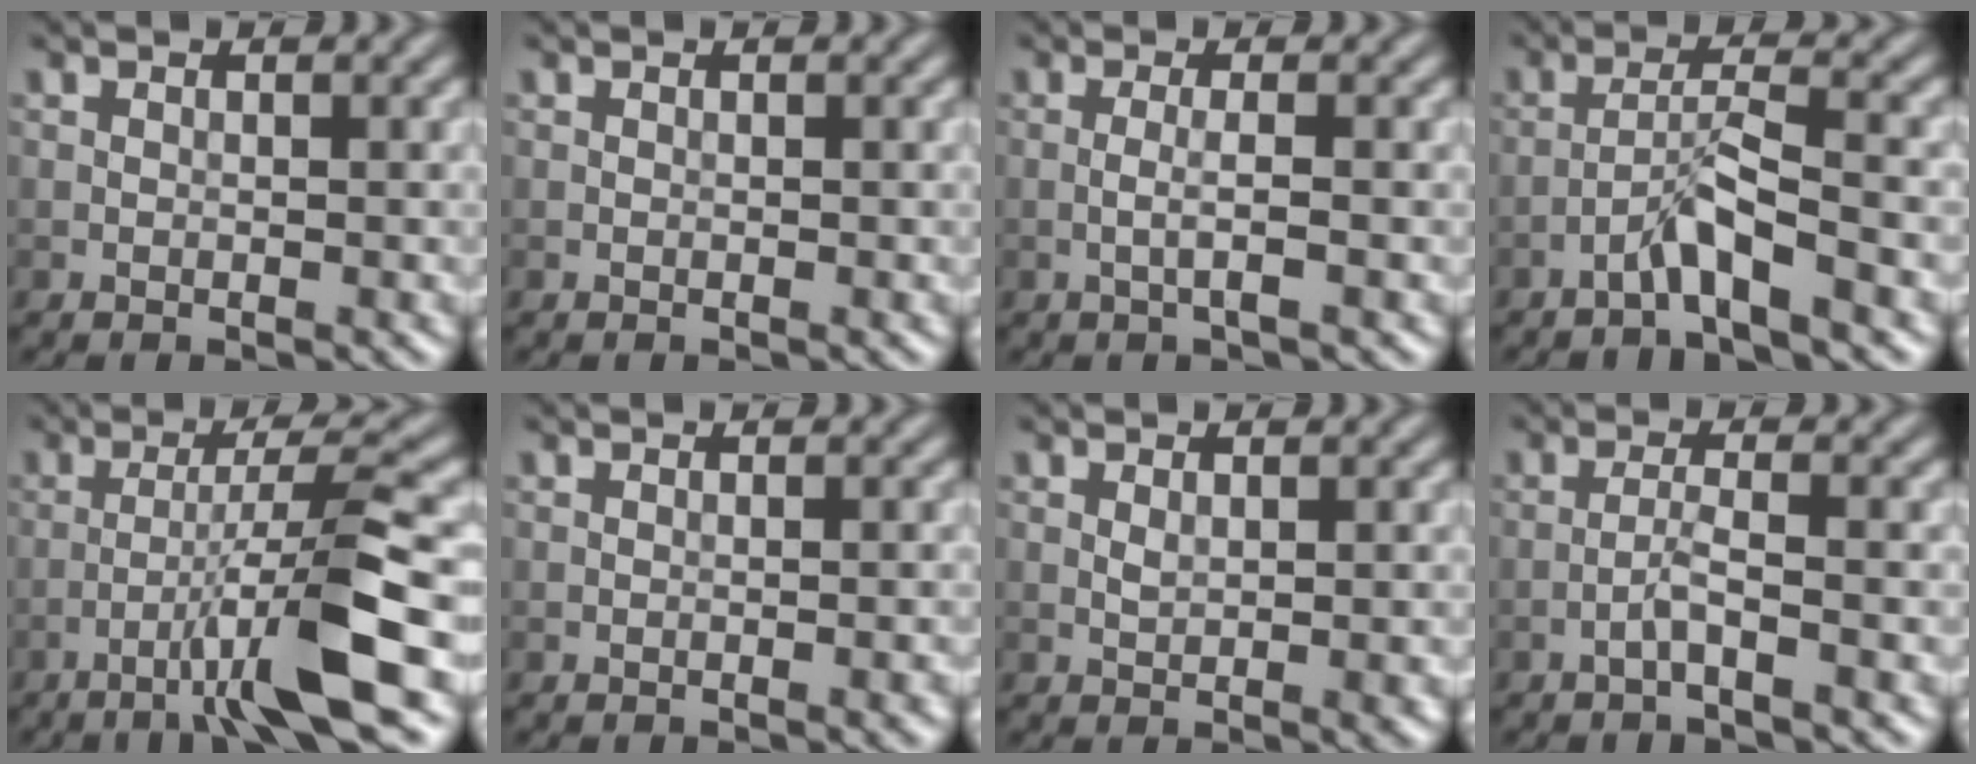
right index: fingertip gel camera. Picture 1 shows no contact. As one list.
[{"total": 0.0}, {"total": 1.6, "force": [-0.3, 0.2, 1.6], "torque": [-0.030, 0.001, -0.010]}, {"total": 3.0, "force": [-2.0, -0.1, 2.3], "torque": [-0.045, 0.016, -0.043]}, {"total": 7.1, "force": [-3.1, 0.1, 6.4], "torque": [-0.104, 0.020, -0.059]}, {"total": 1.2, "force": [-0.4, 0.3, 1.1], "torque": [-0.012, 0.000, -0.008]}, {"total": 1.5, "force": [0.1, 0.5, 1.4], "torque": [-0.024, 0.000, 0.003]}, {"total": 2.0, "force": [-1.1, 0.0, 1.7], "torque": [-0.032, 0.010, -0.027]}]